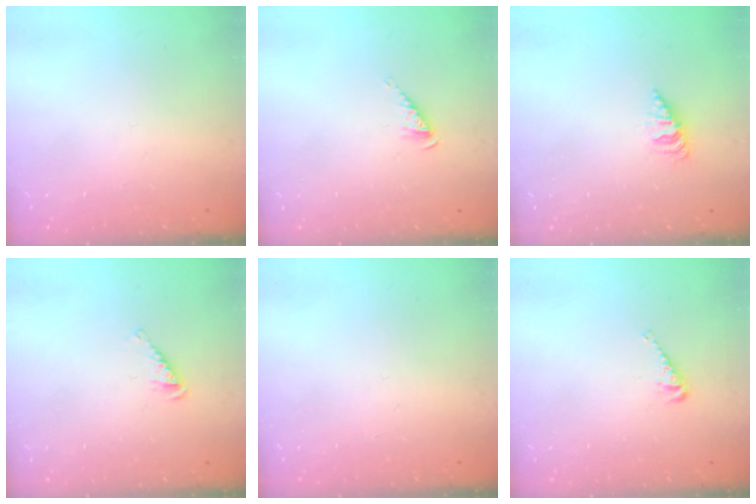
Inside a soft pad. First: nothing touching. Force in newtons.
{"total": 3.1, "press": 3.1, "slide": 0.5}
{"total": 2.5, "press": 2.4, "slide": 0.4}
{"total": 2.9, "press": 2.9, "slide": 0.5}
{"total": 0.0}
{"total": 3.2, "press": 3.1, "slide": 0.4}